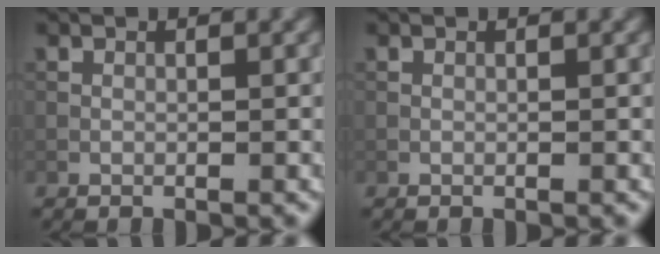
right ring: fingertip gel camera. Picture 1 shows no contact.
{"total": 0.0}